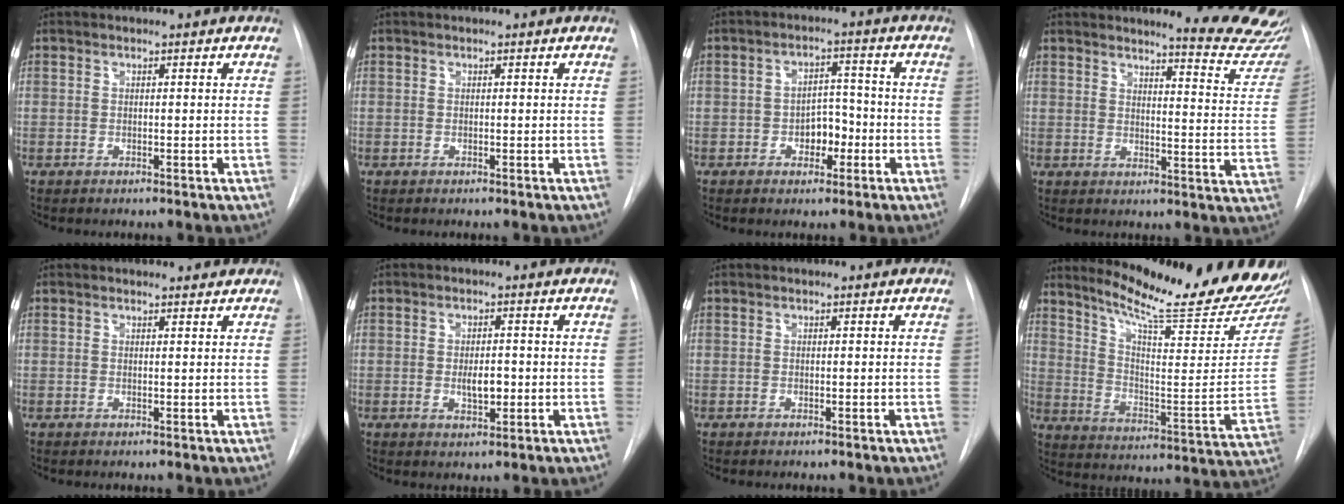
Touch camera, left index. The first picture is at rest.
{"total": 0.0}
{"total": 4.6, "force": [-2.0, 2.8, 3.1], "torque": [-0.040, 0.008, -0.030]}
{"total": 13.3, "force": [12.8, 0.7, 3.5], "torque": [-0.023, -0.105, 0.122]}
{"total": 3.2, "force": [3.0, 1.0, 0.5], "torque": [-0.004, 0.003, 0.026]}
{"total": 3.2, "force": [-0.7, 1.3, 2.8], "torque": [-0.045, -0.005, -0.008]}
{"total": 0.0}
{"total": 24.6, "force": [22.0, 1.6, 10.8], "torque": [-0.165, -0.112, 0.289]}